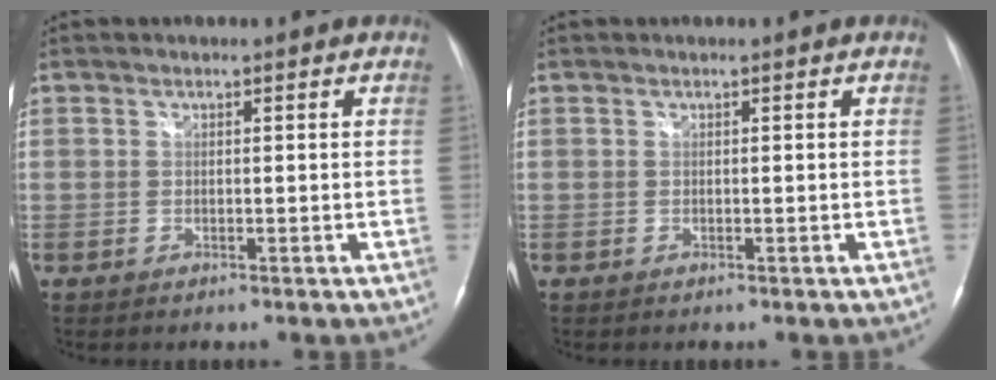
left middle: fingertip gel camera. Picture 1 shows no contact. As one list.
[{"total": 0.0}]